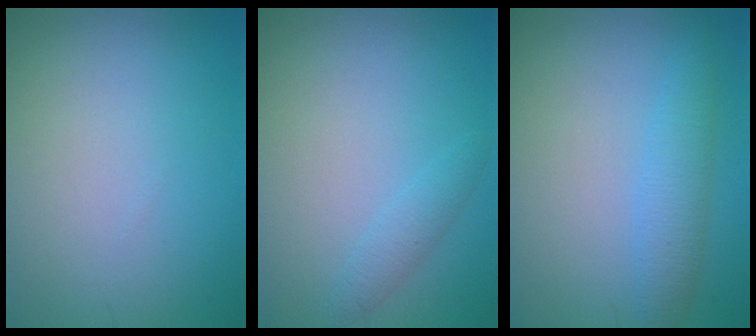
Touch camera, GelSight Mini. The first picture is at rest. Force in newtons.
{"total": 1.4, "press": 1.4, "slide": 0.1}
{"total": 2.6, "press": 2.6, "slide": 0.0}